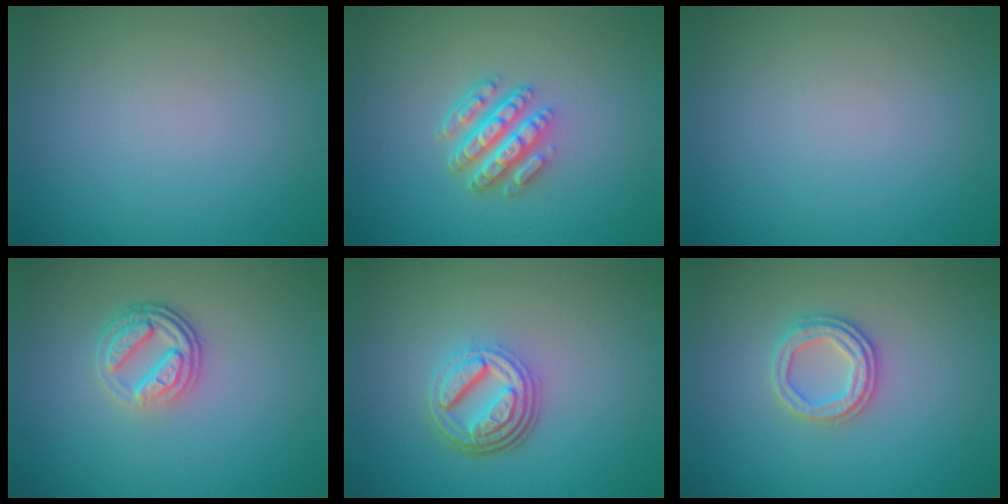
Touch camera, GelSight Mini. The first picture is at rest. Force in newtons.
{"total": 4.8, "press": 3.5, "slide": 3.3}
{"total": 0.0}
{"total": 3.8, "press": 2.7, "slide": 2.7}
{"total": 4.8, "press": 3.5, "slide": 3.4}
{"total": 2.5, "press": 2.4, "slide": 0.6}